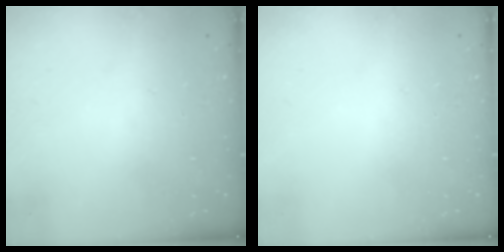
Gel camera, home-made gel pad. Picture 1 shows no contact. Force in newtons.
{"total": 0.0}